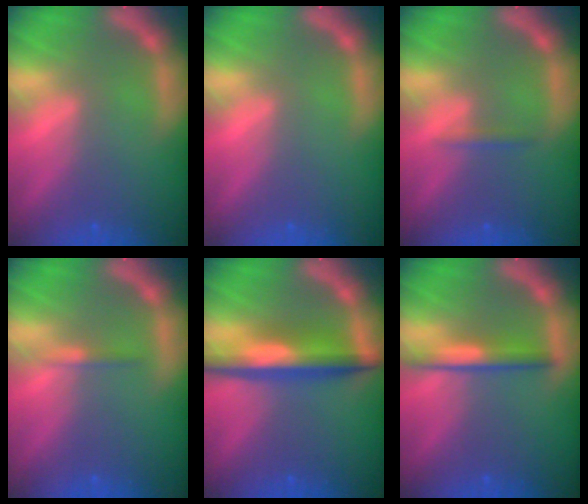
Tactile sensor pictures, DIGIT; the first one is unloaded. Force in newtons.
{"total": 0.0}
{"total": 0.9}
{"total": 0.9}
{"total": 6.0}
{"total": 3.0}